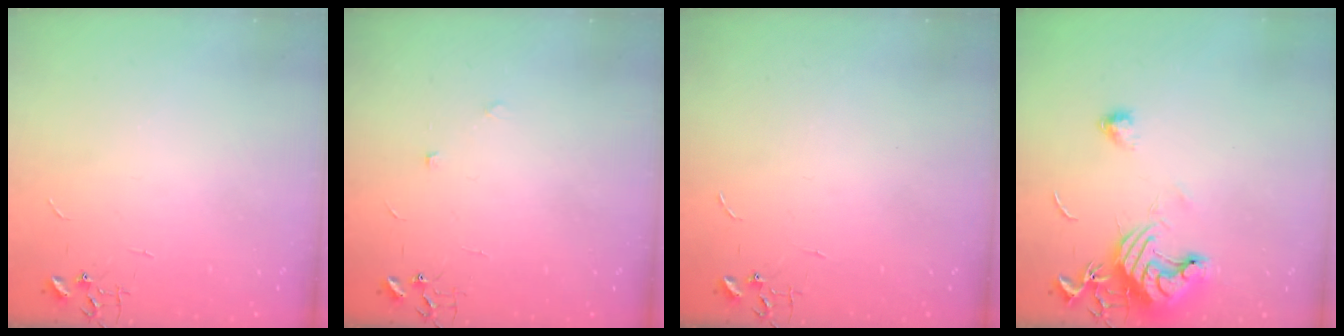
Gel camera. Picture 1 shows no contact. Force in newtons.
{"total": 5.1, "press": 4.9, "slide": 1.7}
{"total": 0.0}
{"total": 12.0, "press": 11.9, "slide": 1.6}